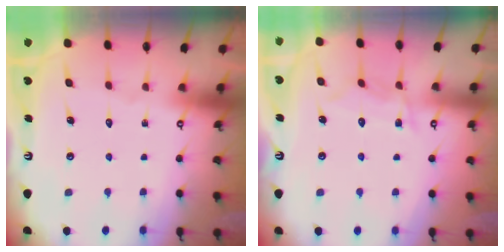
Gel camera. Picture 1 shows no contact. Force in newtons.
{"total": 6.9, "press": 6.9, "slide": 0.5}